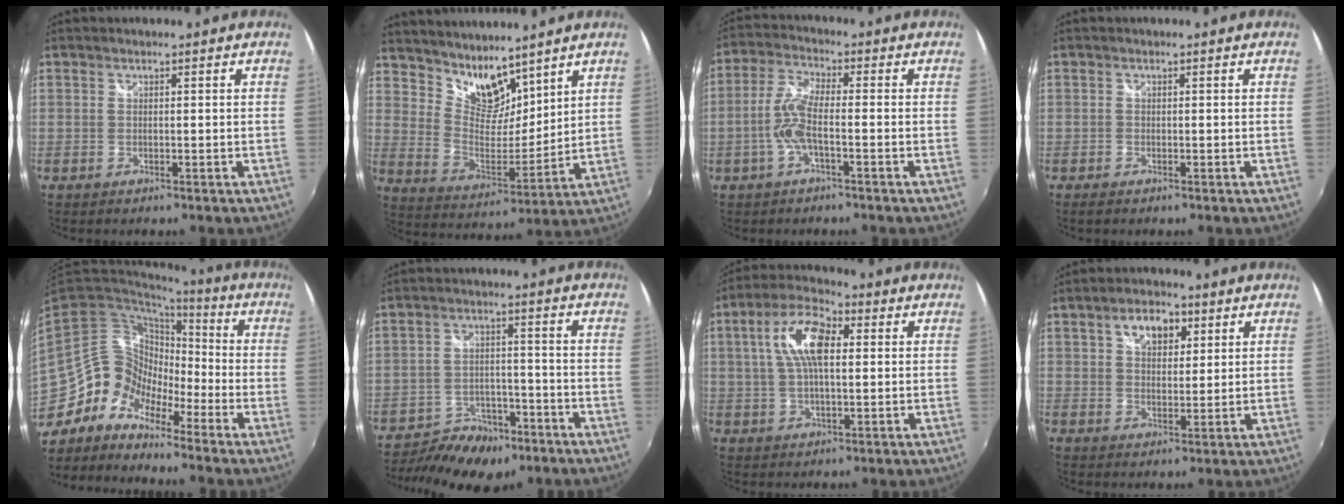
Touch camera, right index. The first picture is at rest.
{"total": 11.0, "force": [9.0, 4.7, 4.1], "torque": [-0.073, -0.006, 0.175]}
{"total": 6.4, "force": [-2.1, 1.3, 5.9], "torque": [-0.134, 0.007, -0.043]}
{"total": 1.1, "force": [-0.8, 0.5, 0.4], "torque": [-0.011, -0.005, -0.017]}
{"total": 12.0, "force": [-8.8, 6.7, 4.4], "torque": [-0.072, 0.024, -0.189]}
{"total": 14.0, "force": [-9.9, 7.8, 6.3], "torque": [-0.152, -0.005, -0.144]}
{"total": 10.7, "force": [2.2, 4.6, 9.4], "torque": [-0.182, 0.023, 0.035]}
{"total": 6.8, "force": [3.1, 4.1, 4.5], "torque": [-0.073, 0.018, 0.051]}